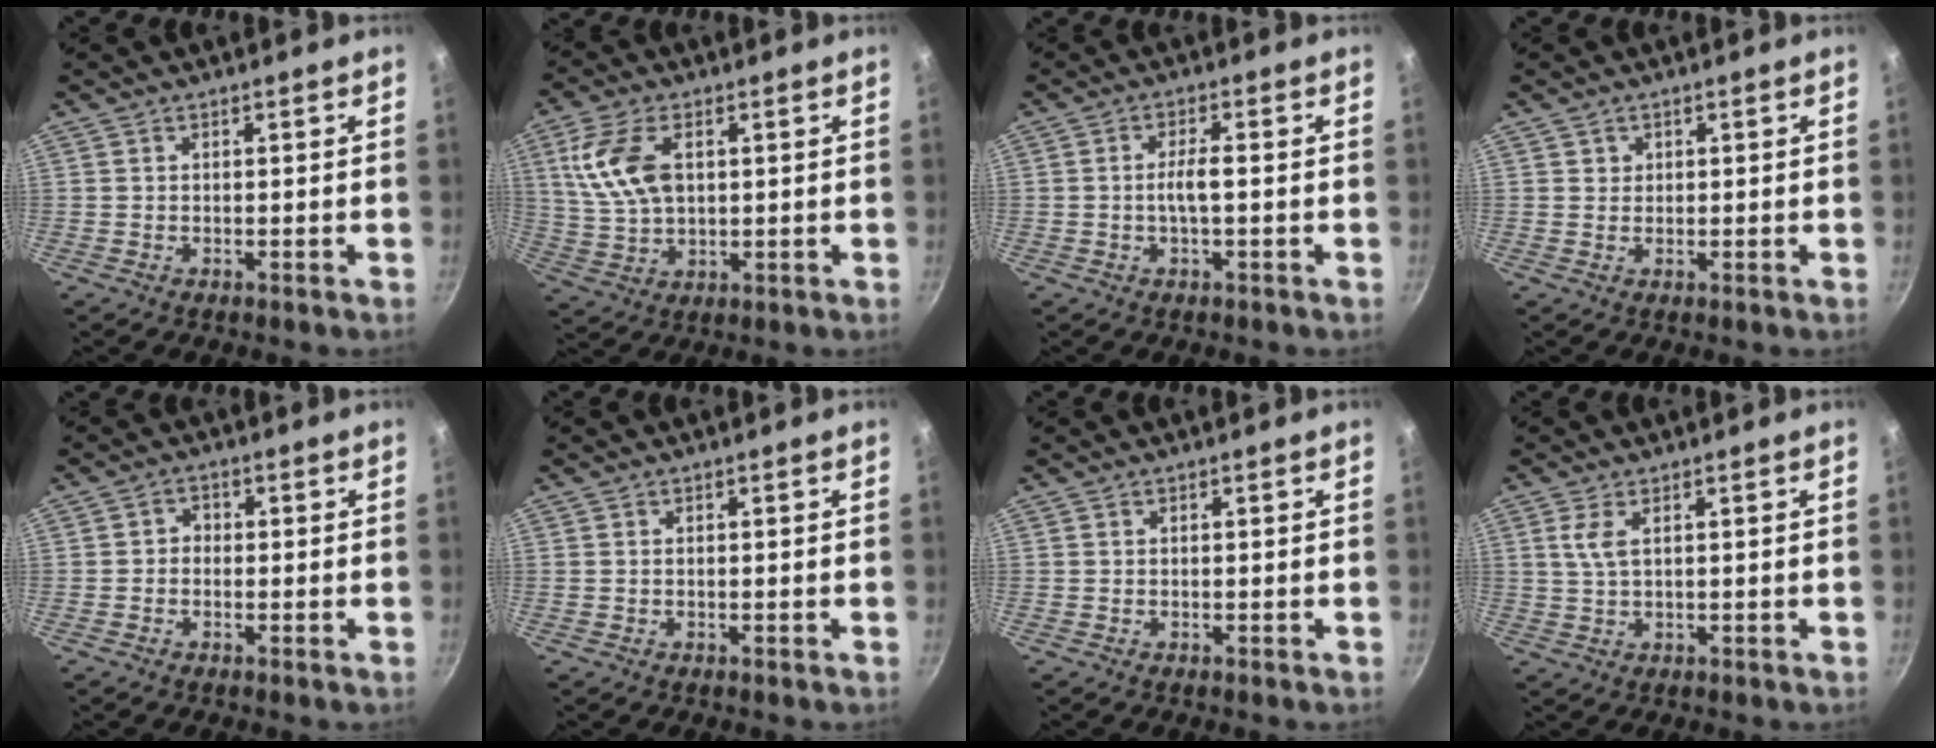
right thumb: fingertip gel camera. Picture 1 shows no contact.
{"total": 11.4, "force": [2.9, 6.6, 8.9], "torque": [-0.170, -0.003, 0.059]}
{"total": 3.5, "force": [-0.5, 0.8, 3.4], "torque": [-0.066, 0.013, -0.010]}
{"total": 1.3, "force": [0.5, 1.2, 0.1], "torque": [0.010, 0.004, 0.007]}
{"total": 2.1, "force": [-0.4, 1.9, 1.0], "torque": [-0.005, 0.010, -0.012]}
{"total": 0.0}
{"total": 0.0}
{"total": 3.3, "force": [1.1, 1.3, 2.8], "torque": [-0.061, -0.004, 0.024]}